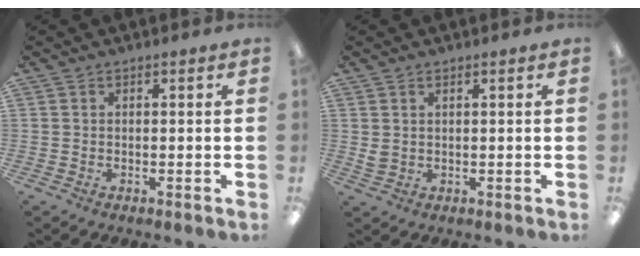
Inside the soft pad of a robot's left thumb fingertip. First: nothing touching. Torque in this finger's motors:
{"motor_torque": [0.11, 0.26, 0.07, -0.46, -0.06]}